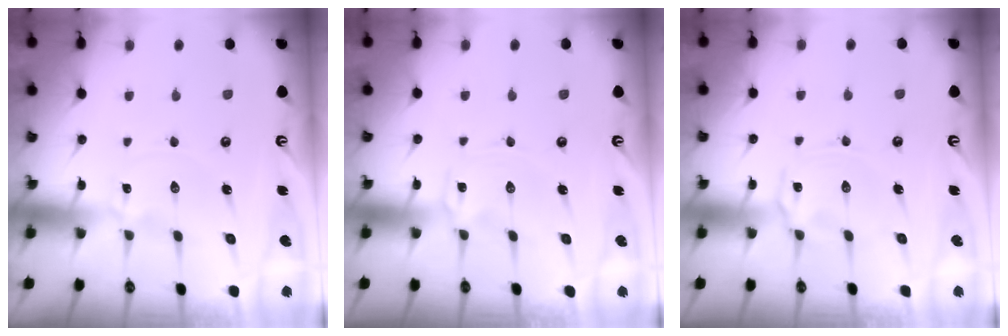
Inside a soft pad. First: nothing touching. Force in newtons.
{"total": 0.8, "press": 0.7, "slide": 0.1}
{"total": 2.1, "press": 2.0, "slide": 0.7}